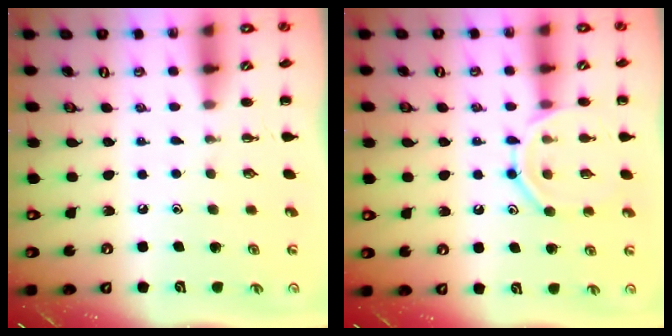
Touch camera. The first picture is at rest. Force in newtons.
{"total": 11.6, "press": 11.5, "slide": 1.1}